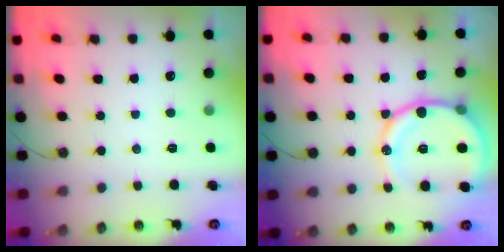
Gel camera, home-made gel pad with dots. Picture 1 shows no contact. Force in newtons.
{"total": 16.8, "press": 16.6, "slide": 3.1}